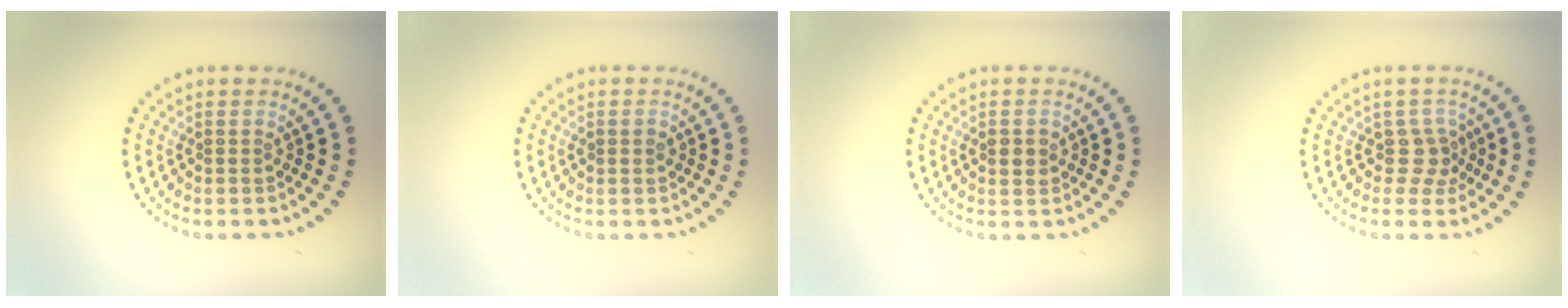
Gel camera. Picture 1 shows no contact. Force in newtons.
{"total": 1.0, "press": 1.0, "slide": 0.1}
{"total": 1.0, "press": 1.0, "slide": 0.0}
{"total": 2.2, "press": 1.6, "slide": 1.5}